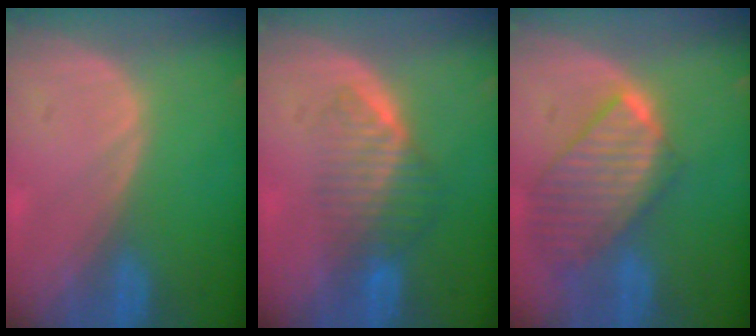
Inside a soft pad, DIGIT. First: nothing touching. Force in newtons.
{"total": 6.5, "press": 5.8, "slide": 2.9}
{"total": 9.7, "press": 8.4, "slide": 4.9}